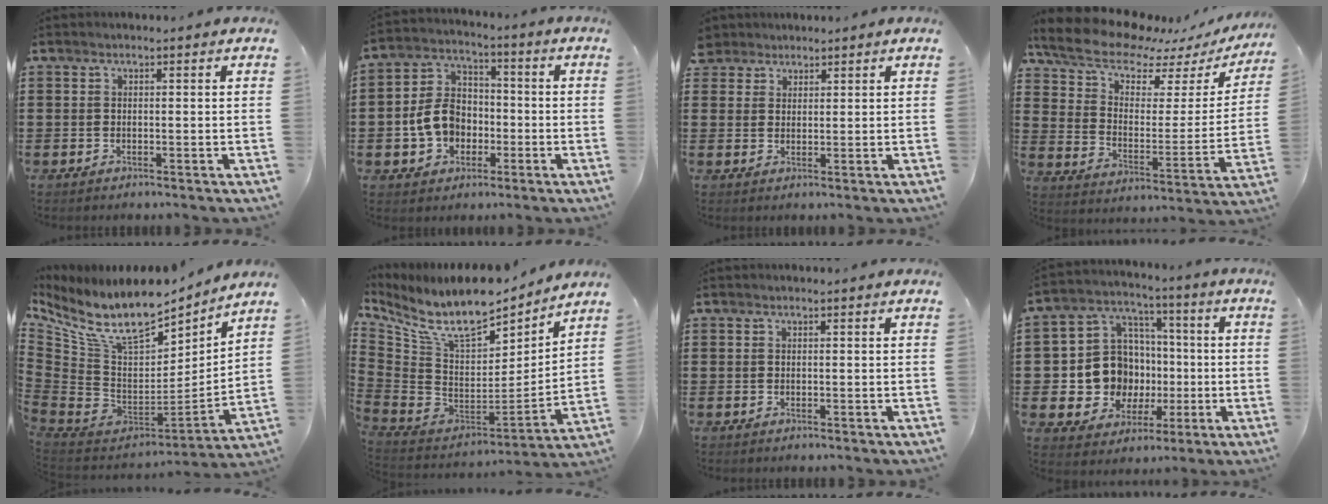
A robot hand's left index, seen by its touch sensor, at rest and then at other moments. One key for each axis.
{"total": 8.2, "fx": -1.7, "fy": 6.6, "fz": 4.5, "tx": -0.118, "ty": 0.017, "tz": -0.035}
{"total": 2.8, "fx": 2.2, "fy": 1.7, "fz": 0.0, "tx": -0.011, "ty": 0.011, "tz": 0.043}
{"total": 10.2, "fx": 8.7, "fy": 3.3, "fz": 4.2, "tx": -0.110, "ty": -0.055, "tz": 0.149}
{"total": 12.9, "fx": 9.0, "fy": 5.2, "fz": 7.7, "tx": -0.174, "ty": -0.069, "tz": 0.156}
{"total": 12.1, "fx": 8.8, "fy": 4.3, "fz": 7.1, "tx": -0.173, "ty": -0.068, "tz": 0.153}
{"total": 0.0}
{"total": 11.3, "fx": -0.8, "fy": 10.5, "fz": 4.0, "tx": -0.121, "ty": 0.005, "tz": -0.003}